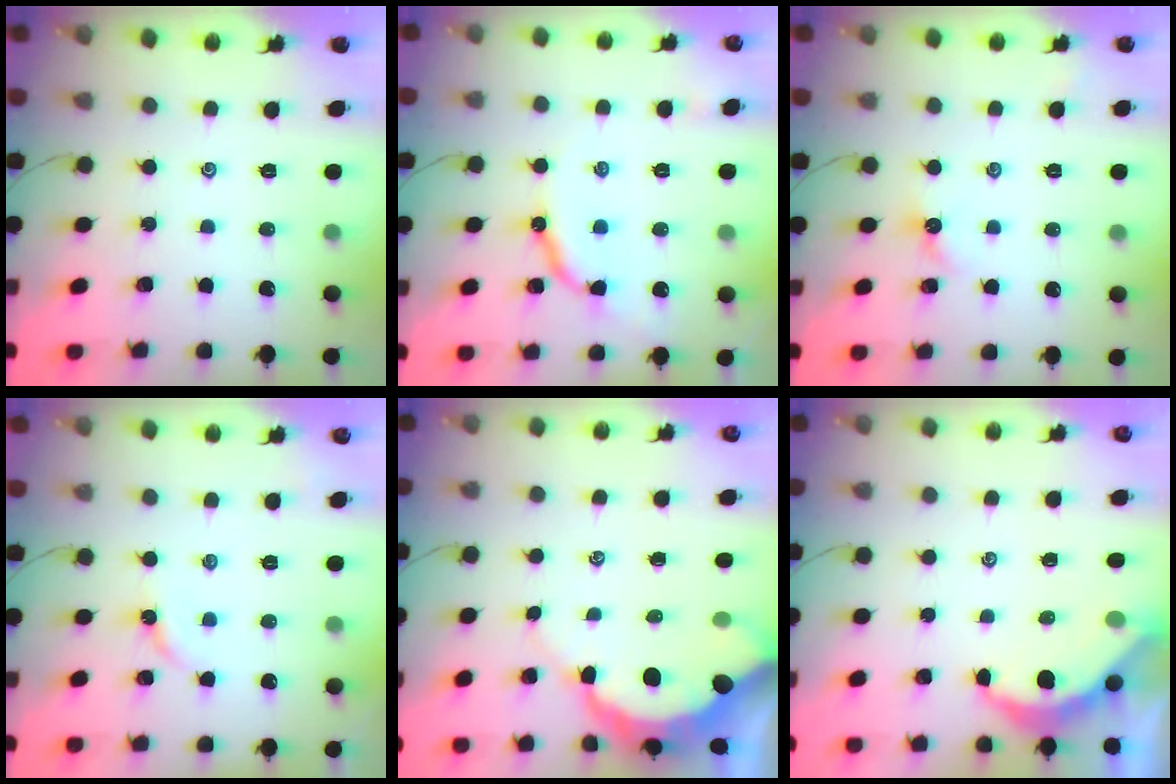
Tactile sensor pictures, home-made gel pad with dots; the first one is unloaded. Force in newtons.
{"total": 10.0, "press": 10.0, "slide": 0.8}
{"total": 4.6, "press": 4.5, "slide": 0.8}
{"total": 3.0, "press": 2.9, "slide": 0.5}
{"total": 9.6, "press": 9.6, "slide": 0.9}
{"total": 5.5, "press": 5.5, "slide": 0.5}